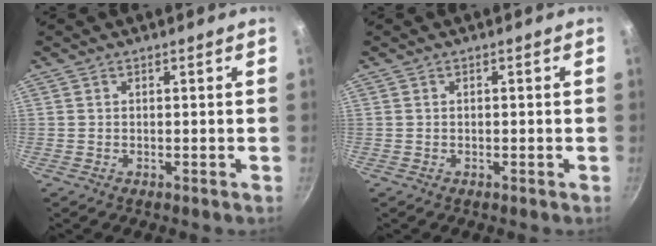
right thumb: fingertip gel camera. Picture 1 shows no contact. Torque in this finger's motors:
{"motor_torque": [-0.18, -0.06, -0.18, 0.29, 0.10]}